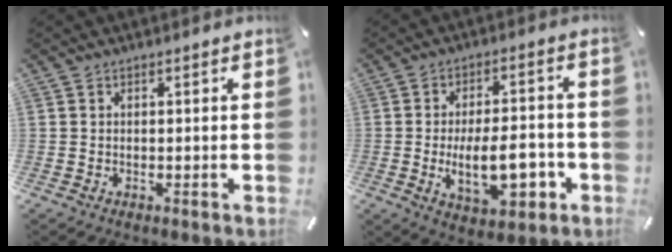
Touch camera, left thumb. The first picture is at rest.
{"total": 14.4, "force": [-3.1, 6.8, 12.3], "torque": [-0.191, -0.004, -0.050]}